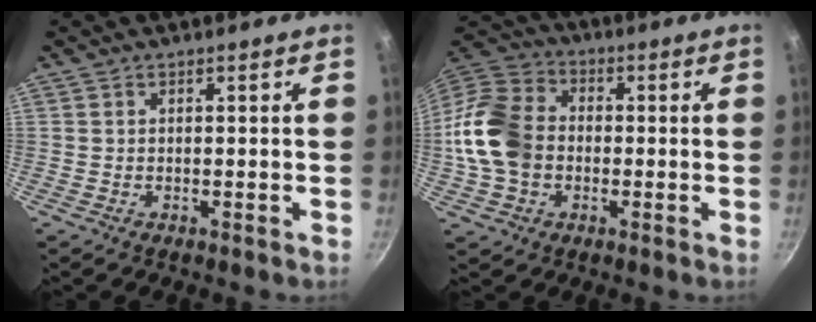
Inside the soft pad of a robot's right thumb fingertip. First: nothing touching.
{"total": 14.6, "force": [-1.5, 11.3, 9.2], "torque": [-0.162, 0.024, -0.045]}